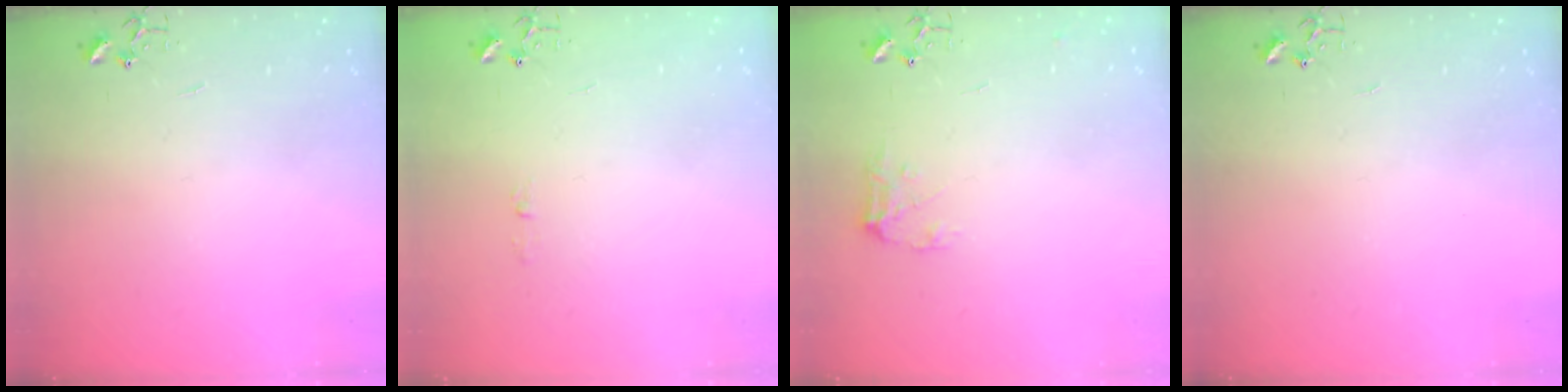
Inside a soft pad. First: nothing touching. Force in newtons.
{"total": 2.9, "press": 2.9, "slide": 0.4}
{"total": 7.9, "press": 7.9, "slide": 0.5}
{"total": 0.0}